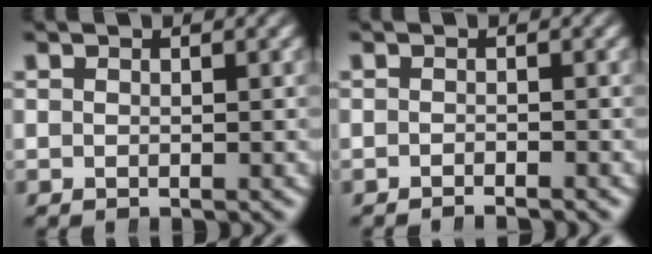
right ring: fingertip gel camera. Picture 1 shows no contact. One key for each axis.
{"total": 1.2, "fx": -1.2, "fy": 0.1, "fz": 0.1, "tx": -0.003, "ty": 0.002, "tz": -0.024}